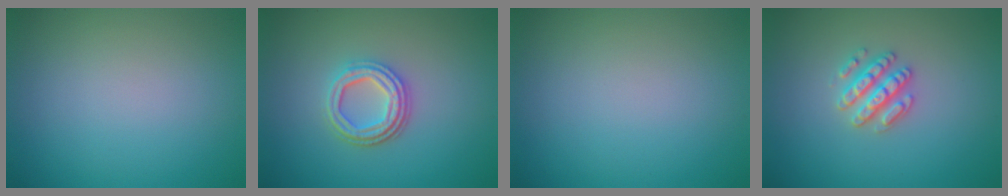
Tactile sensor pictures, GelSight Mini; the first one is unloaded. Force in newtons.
{"total": 3.7, "press": 3.0, "slide": 2.1}
{"total": 0.0}
{"total": 2.8, "press": 2.7, "slide": 0.6}